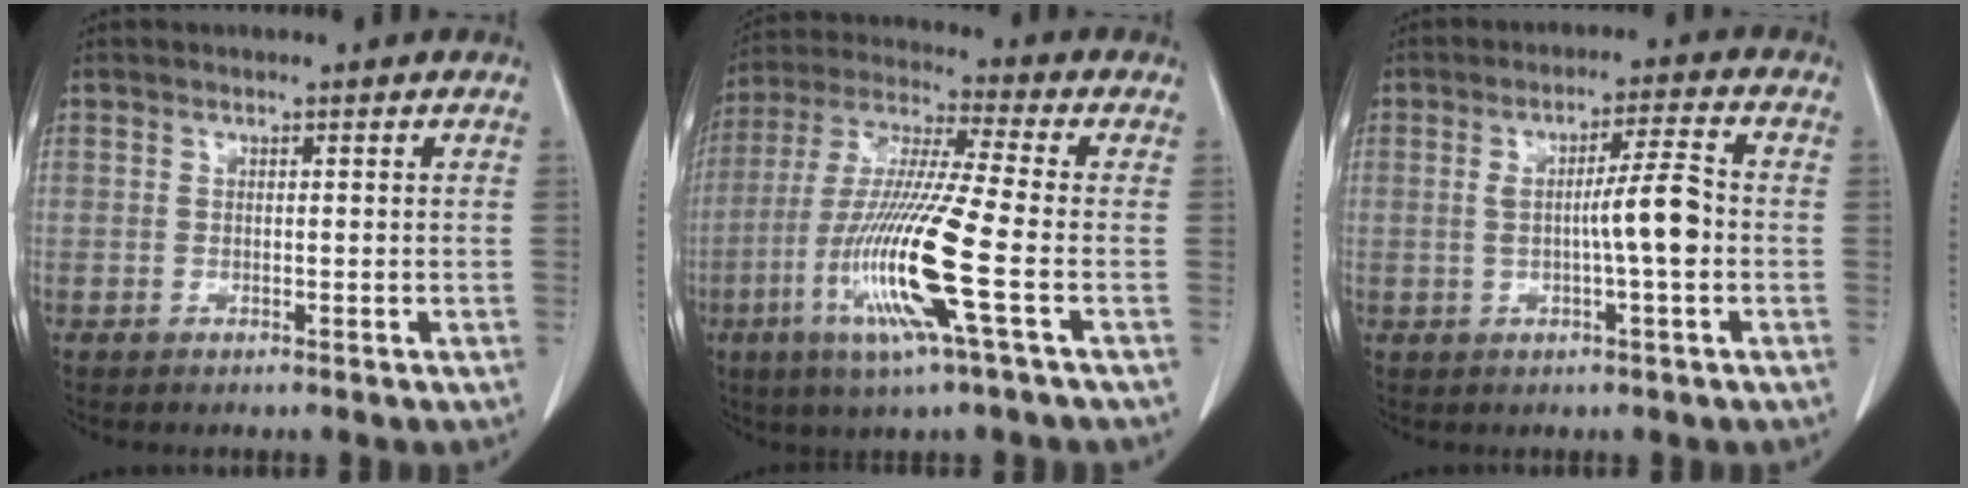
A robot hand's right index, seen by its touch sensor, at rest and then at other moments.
{"total": 15.7, "force": [-4.8, -0.5, 15.0], "torque": [-0.310, -0.020, -0.100]}
{"total": 6.6, "force": [-0.6, 0.0, 6.6], "torque": [-0.105, 0.007, -0.010]}